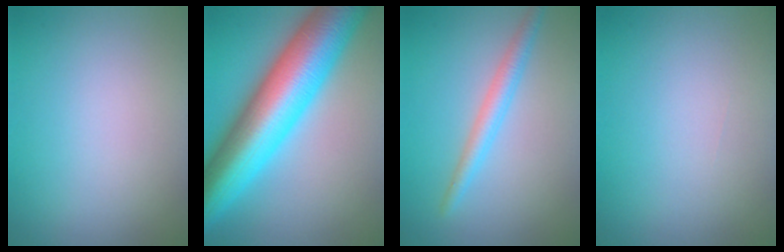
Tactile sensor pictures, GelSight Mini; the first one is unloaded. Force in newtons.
{"total": 14.3, "press": 14.3, "slide": 0.3}
{"total": 2.4, "press": 2.4, "slide": 0.1}
{"total": 0.0}